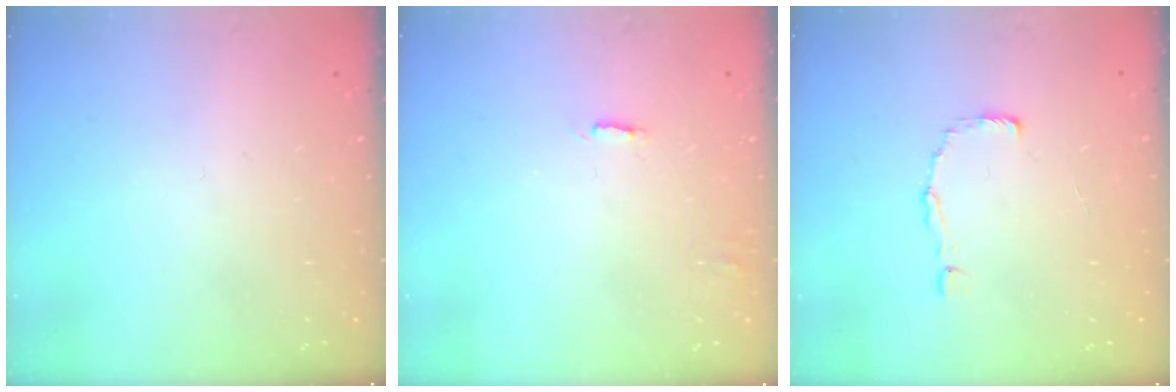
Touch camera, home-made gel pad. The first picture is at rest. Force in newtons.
{"total": 2.0, "press": 2.0, "slide": 0.1}
{"total": 2.0, "press": 2.0, "slide": 0.1}